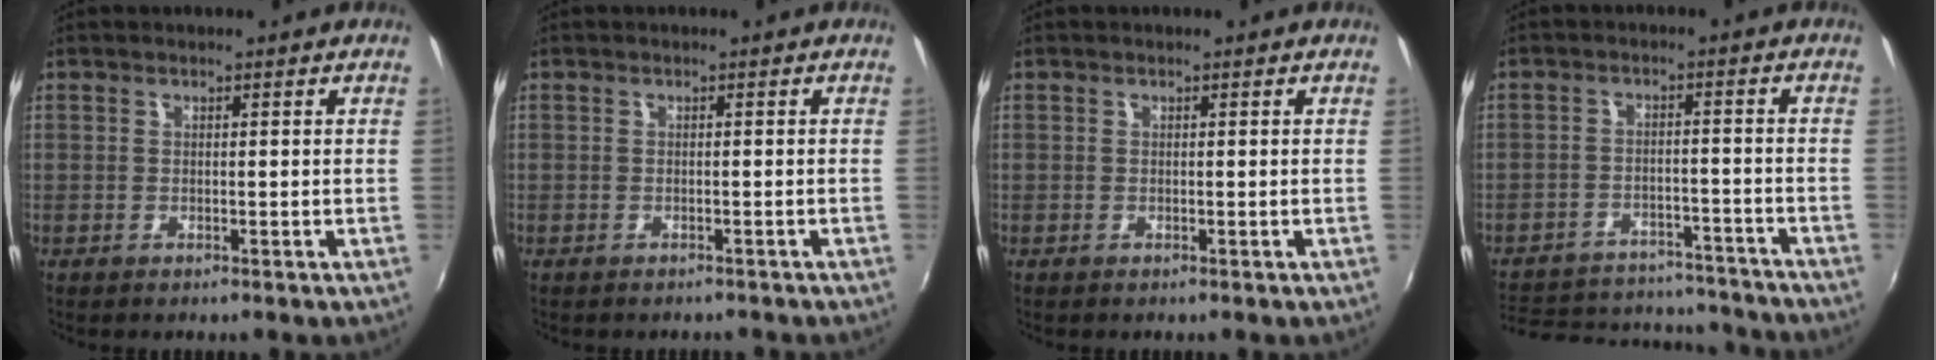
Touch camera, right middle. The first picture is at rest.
{"total": 1.9, "force": [-1.7, 0.6, 0.5], "torque": [-0.013, -0.010, -0.022]}
{"total": 0.0}
{"total": 20.3, "force": [-17.2, 8.2, 7.0], "torque": [-0.162, 0.030, -0.214]}